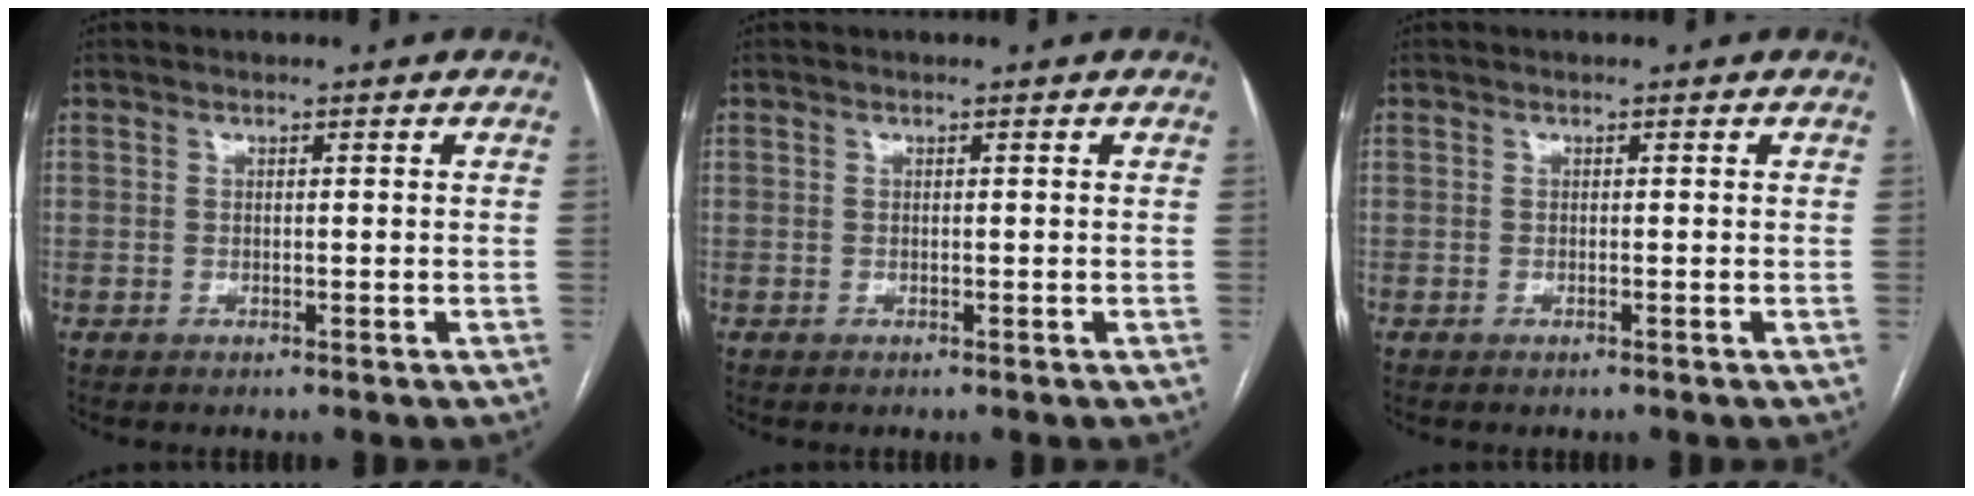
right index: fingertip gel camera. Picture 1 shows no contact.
{"total": 0.0}
{"total": 0.0}